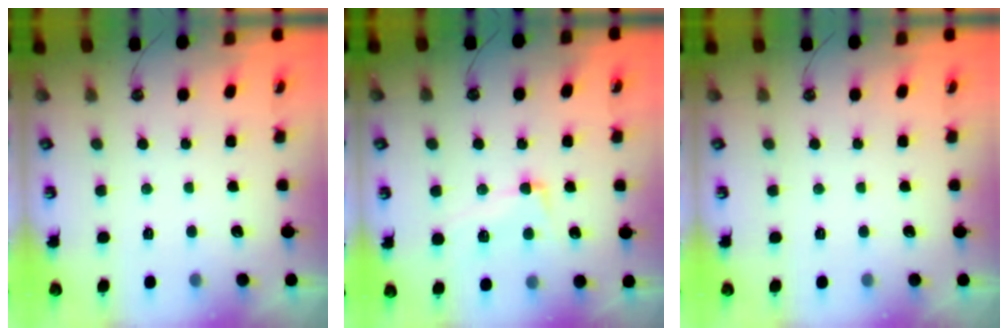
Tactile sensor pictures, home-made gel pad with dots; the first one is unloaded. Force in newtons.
{"total": 3.3, "press": 3.1, "slide": 1.2}
{"total": 0.0}